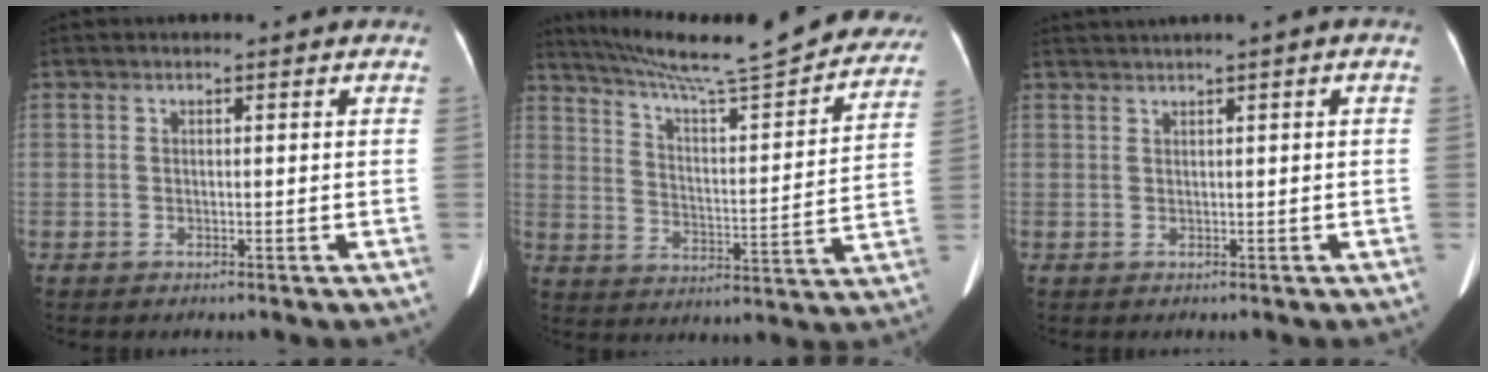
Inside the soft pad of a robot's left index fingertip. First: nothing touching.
{"total": 25.8, "force": [23.1, 2.5, 11.4], "torque": [-0.184, -0.036, 0.307]}
{"total": 2.3, "force": [1.2, -0.3, 1.9], "torque": [-0.041, 0.014, 0.030]}